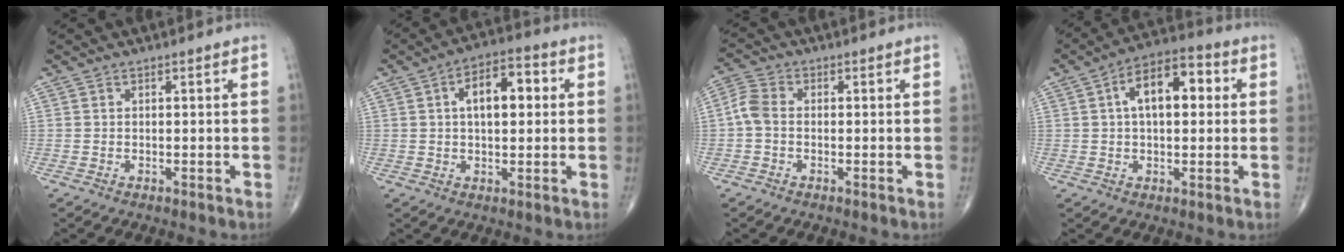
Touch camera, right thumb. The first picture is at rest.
{"total": 9.2, "force": [1.7, 4.8, 7.7], "torque": [-0.102, 0.018, 0.020]}
{"total": 4.1, "force": [-0.5, 2.8, 3.0], "torque": [-0.067, 0.011, -0.021]}
{"total": 11.3, "force": [2.2, 5.9, 9.3], "torque": [-0.132, 0.024, 0.026]}